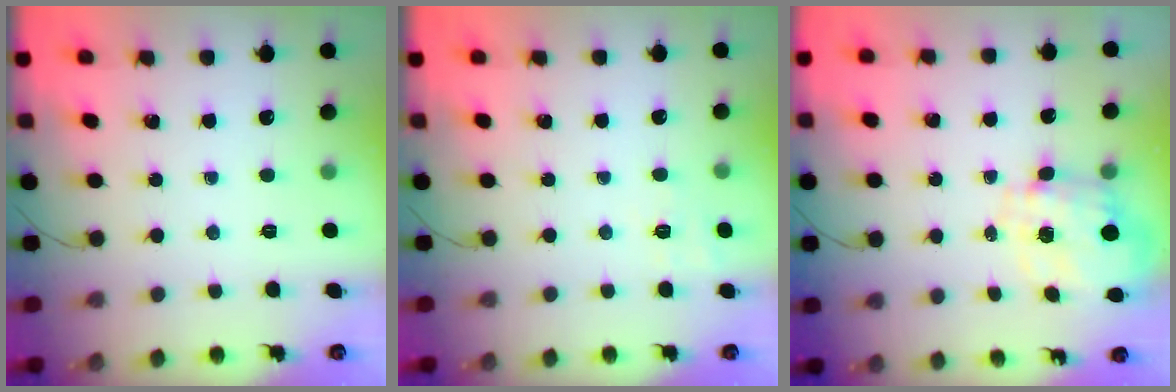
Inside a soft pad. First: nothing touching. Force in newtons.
{"total": 8.2, "press": 8.0, "slide": 2.0}
{"total": 3.3, "press": 3.1, "slide": 1.1}